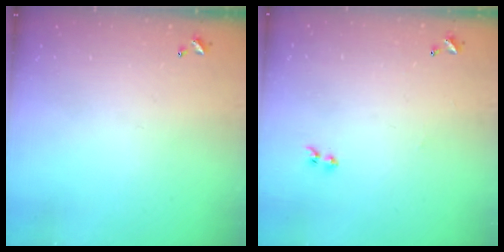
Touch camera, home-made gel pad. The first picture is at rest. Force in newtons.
{"total": 2.1, "press": 1.9, "slide": 1.0}